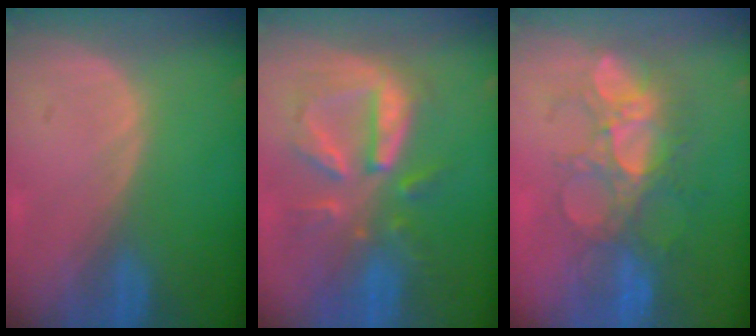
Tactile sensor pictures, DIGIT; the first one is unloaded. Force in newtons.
{"total": 9.9, "press": 9.0, "slide": 4.1}
{"total": 8.8, "press": 8.5, "slide": 2.3}